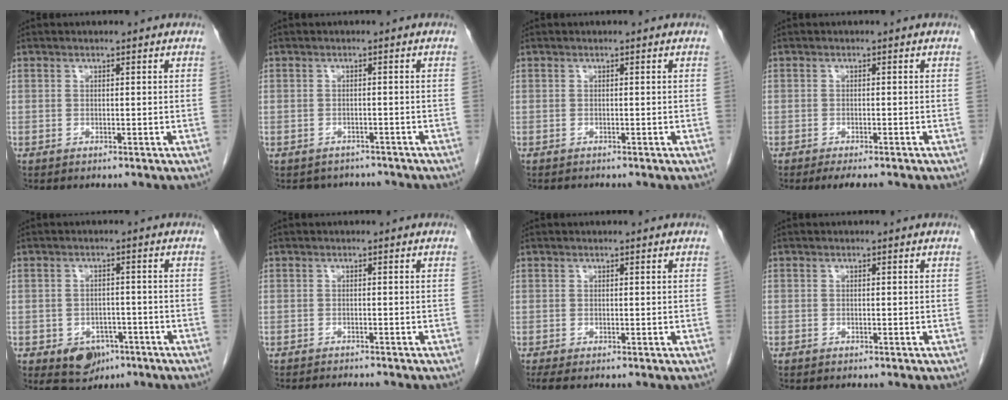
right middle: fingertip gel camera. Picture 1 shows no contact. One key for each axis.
{"total": 4.6, "fx": -4.2, "fy": 1.9, "fz": 0.0, "tx": 0.004, "ty": 0.006, "tz": -0.051}
{"total": 0.8, "fx": -0.7, "fy": 0.2, "fz": 0.2, "tx": -0.008, "ty": -0.002, "tz": -0.010}
{"total": 4.1, "fx": -3.4, "fy": 0.9, "fz": 2.2, "tx": -0.023, "ty": -0.007, "tz": -0.046}
{"total": 5.6, "fx": -3.1, "fy": 3.9, "fz": 2.4, "tx": -0.030, "ty": 0.004, "tz": -0.036}
{"total": 4.5, "fx": -4.2, "fy": 0.5, "fz": 1.5, "tx": -0.015, "ty": -0.008, "tz": -0.059}
{"total": 1.0, "fx": -0.8, "fy": 0.0, "fz": 0.6, "tx": -0.011, "ty": -0.005, "tz": -0.013}
{"total": 0.0}